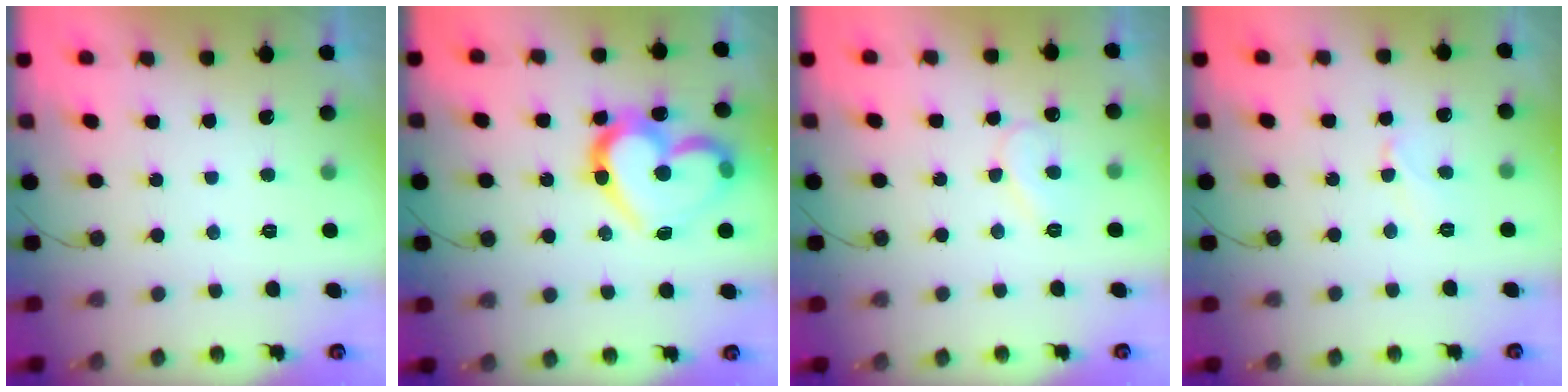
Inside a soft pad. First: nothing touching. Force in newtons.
{"total": 19.4, "press": 19.4, "slide": 1.4}
{"total": 8.0, "press": 7.9, "slide": 0.5}
{"total": 5.0, "press": 5.0, "slide": 0.5}